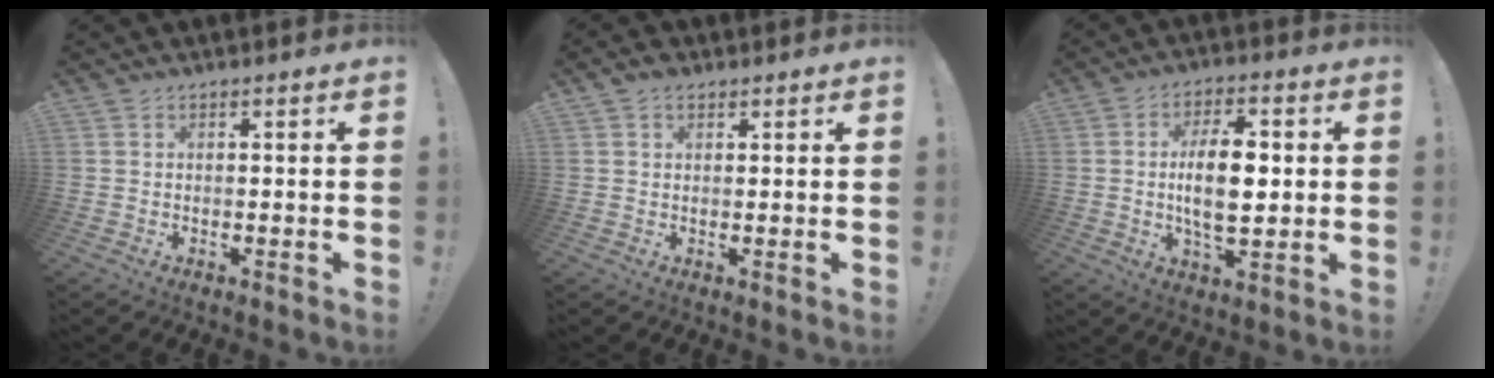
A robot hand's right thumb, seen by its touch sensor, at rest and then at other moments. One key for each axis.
{"total": 2.9, "fx": 1.8, "fy": 1.8, "fz": 1.5, "tx": -0.017, "ty": -0.005, "tz": 0.032}
{"total": 12.9, "fx": 0.5, "fy": 6.1, "fz": 11.4, "tx": -0.209, "ty": -0.004, "tz": -0.001}